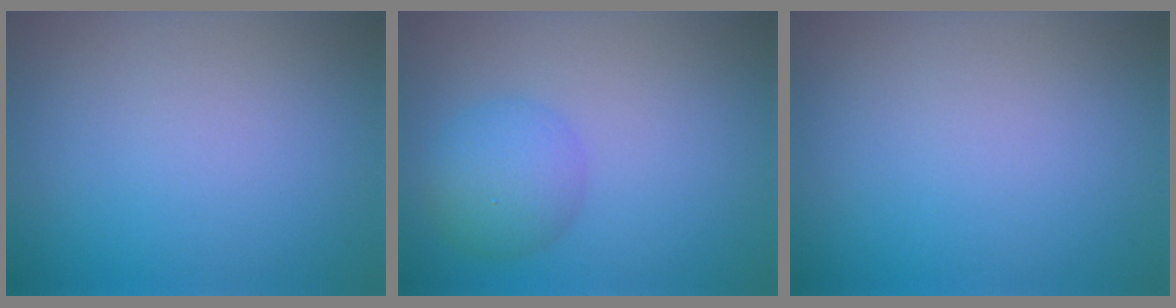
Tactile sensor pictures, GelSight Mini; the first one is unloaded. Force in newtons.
{"total": 3.7, "press": 3.7, "slide": 0.1}
{"total": 0.0}